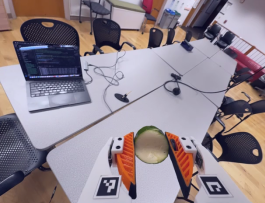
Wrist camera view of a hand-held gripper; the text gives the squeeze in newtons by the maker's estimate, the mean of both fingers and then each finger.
{"total": 8.8, "left": 9.0, "right": 8.7}